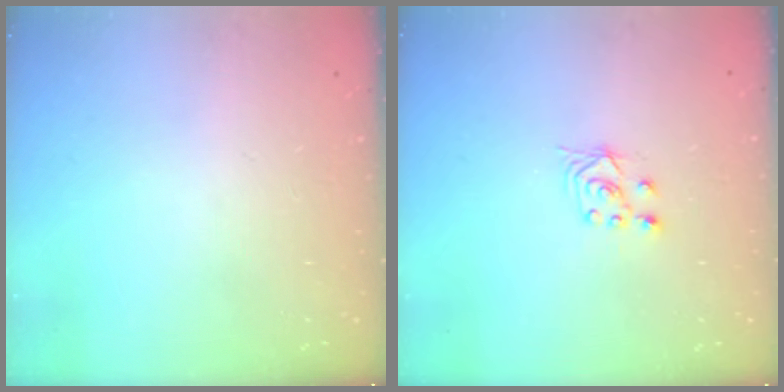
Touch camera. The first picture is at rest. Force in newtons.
{"total": 3.0, "press": 2.8, "slide": 0.9}